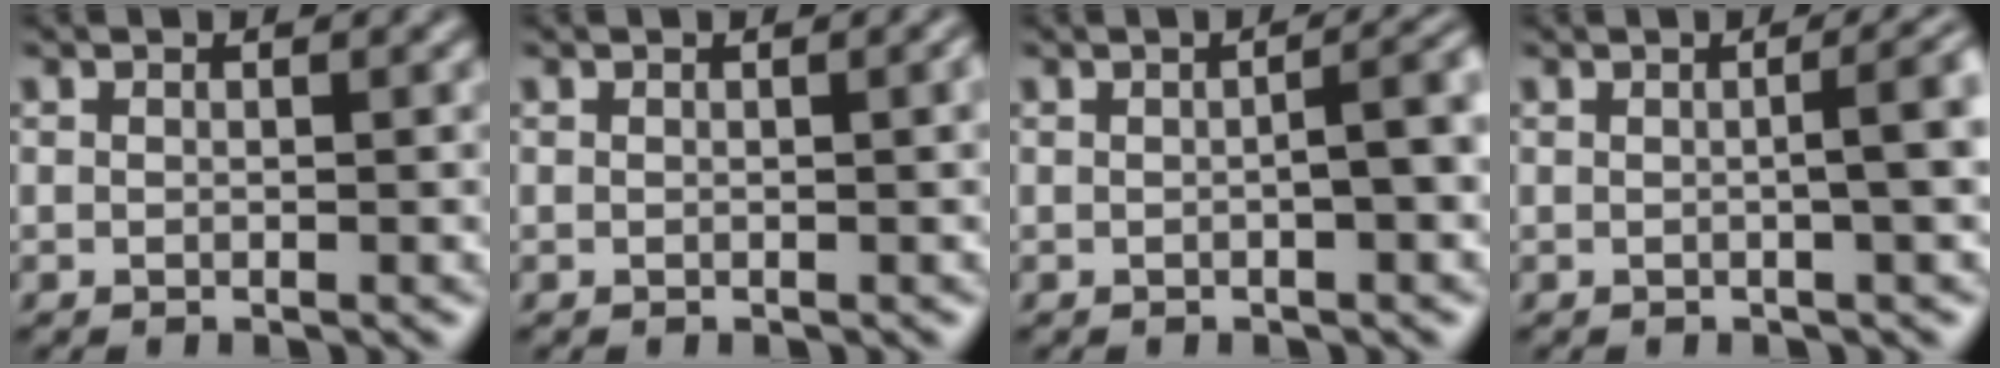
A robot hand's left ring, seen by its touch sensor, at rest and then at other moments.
{"total": 1.2, "force": [0.2, 0.3, 1.2], "torque": [-0.015, 0.002, 0.002]}
{"total": 3.6, "force": [-0.1, 0.9, 3.5], "torque": [-0.044, 0.012, -0.002]}
{"total": 4.7, "force": [0.3, 1.5, 4.4], "torque": [-0.037, 0.019, 0.002]}